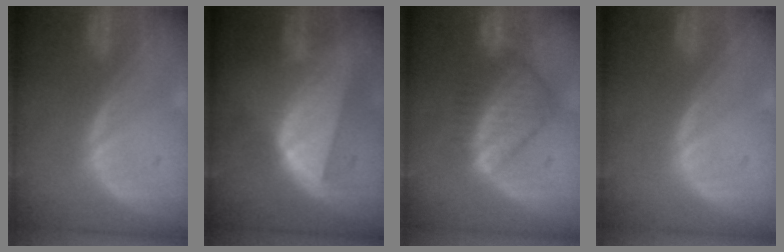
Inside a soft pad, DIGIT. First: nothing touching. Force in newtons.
{"total": 8.1, "press": 7.2, "slide": 3.8}
{"total": 7.7, "press": 7.0, "slide": 3.2}
{"total": 0.0}